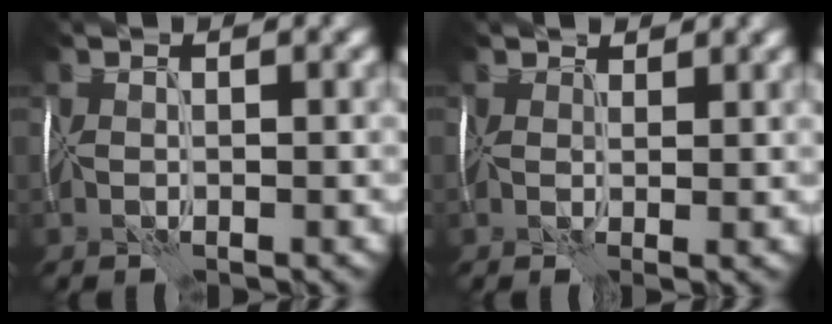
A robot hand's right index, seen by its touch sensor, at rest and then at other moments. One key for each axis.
{"total": 2.9, "fx": 1.7, "fy": 1.5, "fz": 1.8, "tx": -0.036, "ty": 0.009, "tz": 0.015}